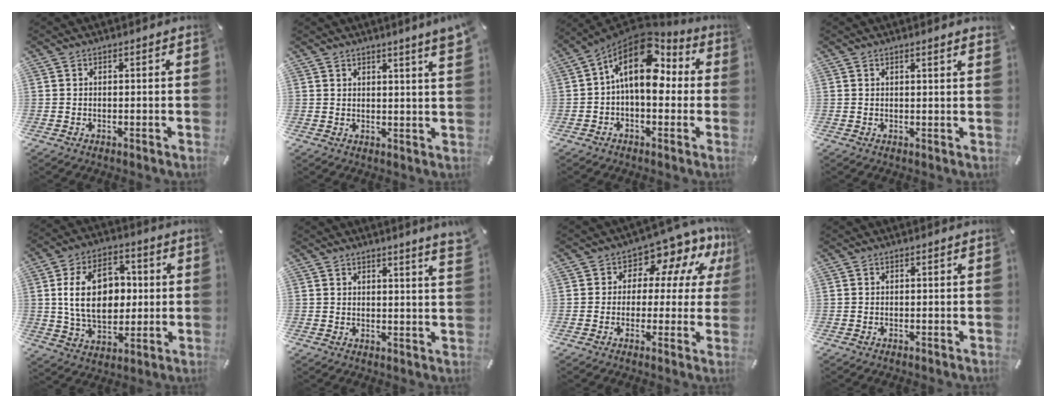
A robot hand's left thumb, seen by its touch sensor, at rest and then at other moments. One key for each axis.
{"total": 4.1, "fx": 3.1, "fy": -0.3, "fz": 2.7, "tx": -0.043, "ty": -0.017, "tz": 0.050}
{"total": 15.1, "fx": 3.9, "fy": 8.5, "fz": 11.8, "tx": -0.215, "ty": -0.029, "tz": 0.062}
{"total": 1.3, "fx": 1.0, "fy": -0.1, "fz": 0.8, "tx": -0.015, "ty": -0.002, "tz": 0.018}
{"total": 16.0, "fx": 1.7, "fy": 11.5, "fz": 11.1, "tx": -0.214, "ty": 0.014, "tz": 0.026}
{"total": 3.1, "fx": 2.5, "fy": -0.4, "fz": 1.8, "tx": -0.031, "ty": -0.017, "tz": 0.043}
{"total": 8.7, "fx": 4.6, "fy": 5.9, "fz": 4.4, "tx": -0.060, "ty": -0.039, "tz": 0.081}
{"total": 0.0}